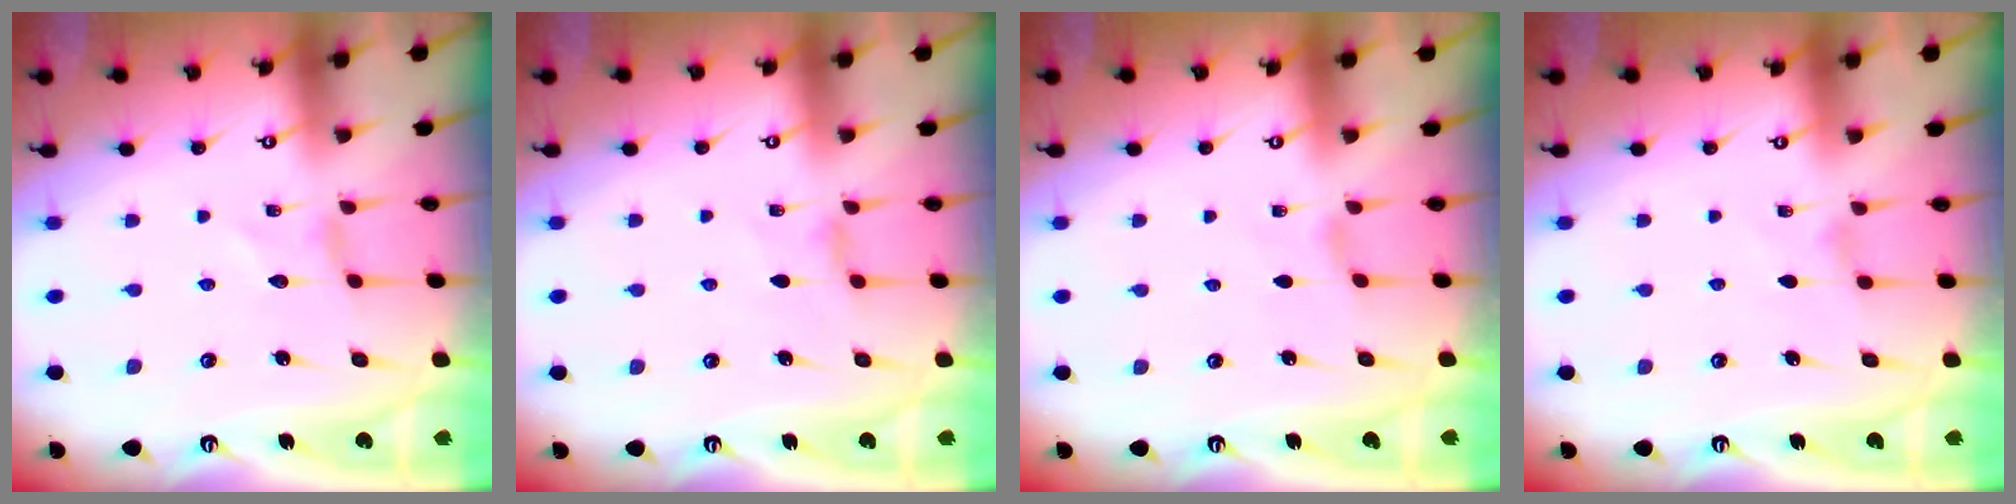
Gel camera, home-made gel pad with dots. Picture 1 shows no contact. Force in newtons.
{"total": 2.7, "press": 2.6, "slide": 0.5}
{"total": 0.8, "press": 0.7, "slide": 0.4}
{"total": 1.8, "press": 1.7, "slide": 0.3}